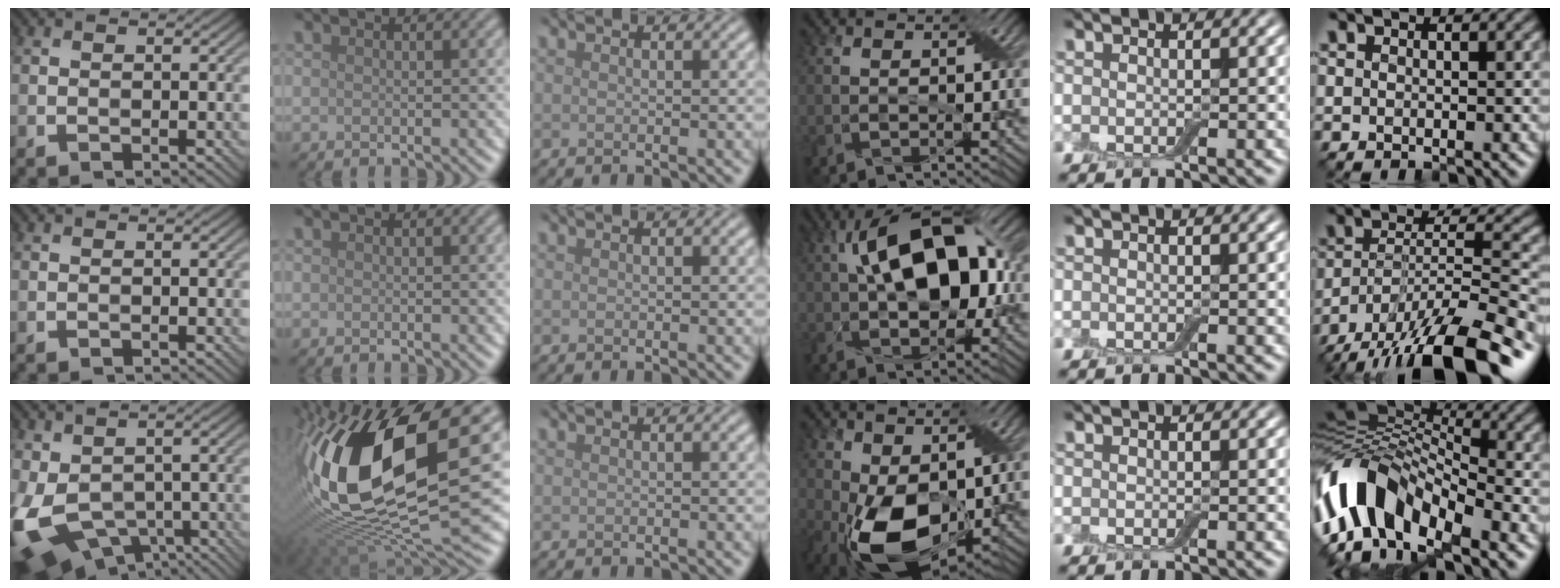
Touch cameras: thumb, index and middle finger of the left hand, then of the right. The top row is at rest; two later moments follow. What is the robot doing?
{"motion": "extract", "object": "airpods case & airpods"}